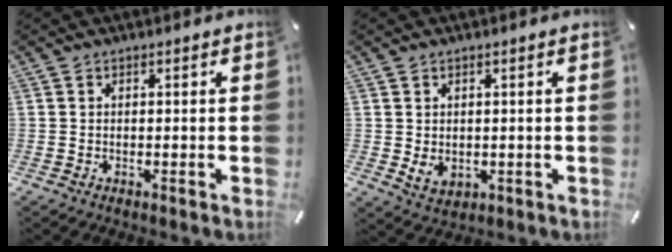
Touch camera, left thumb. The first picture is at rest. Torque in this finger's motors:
{"motor_torque": [0.03, 0.05, 0.23, -0.18, 0.01]}